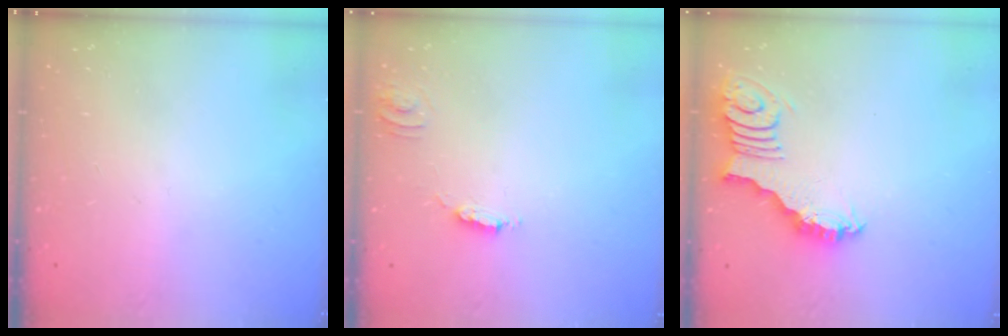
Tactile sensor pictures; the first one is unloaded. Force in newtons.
{"total": 2.5, "press": 2.5, "slide": 0.1}
{"total": 2.9, "press": 2.9, "slide": 0.4}